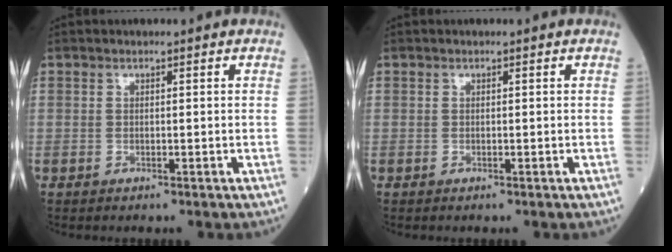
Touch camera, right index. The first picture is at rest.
{"total": 0.0}